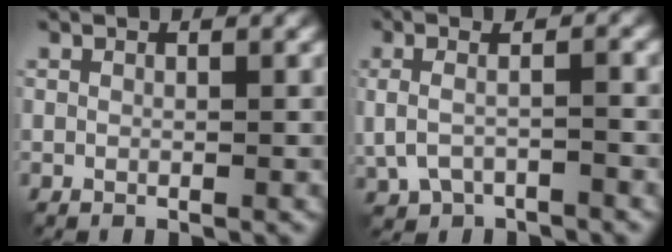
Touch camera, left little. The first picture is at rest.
{"total": 3.6, "force": [-0.3, 1.7, 3.2], "torque": [-0.062, -0.003, -0.012]}